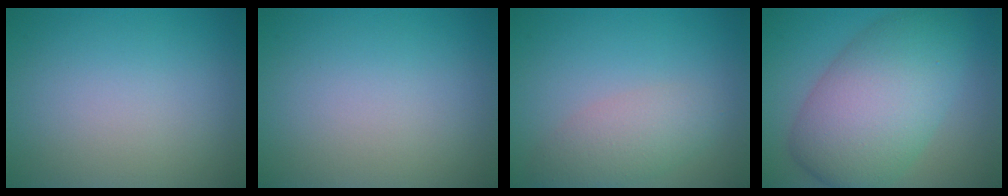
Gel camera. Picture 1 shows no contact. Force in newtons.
{"total": 0.0}
{"total": 3.2, "press": 3.2, "slide": 0.1}
{"total": 9.8, "press": 9.8, "slide": 0.1}